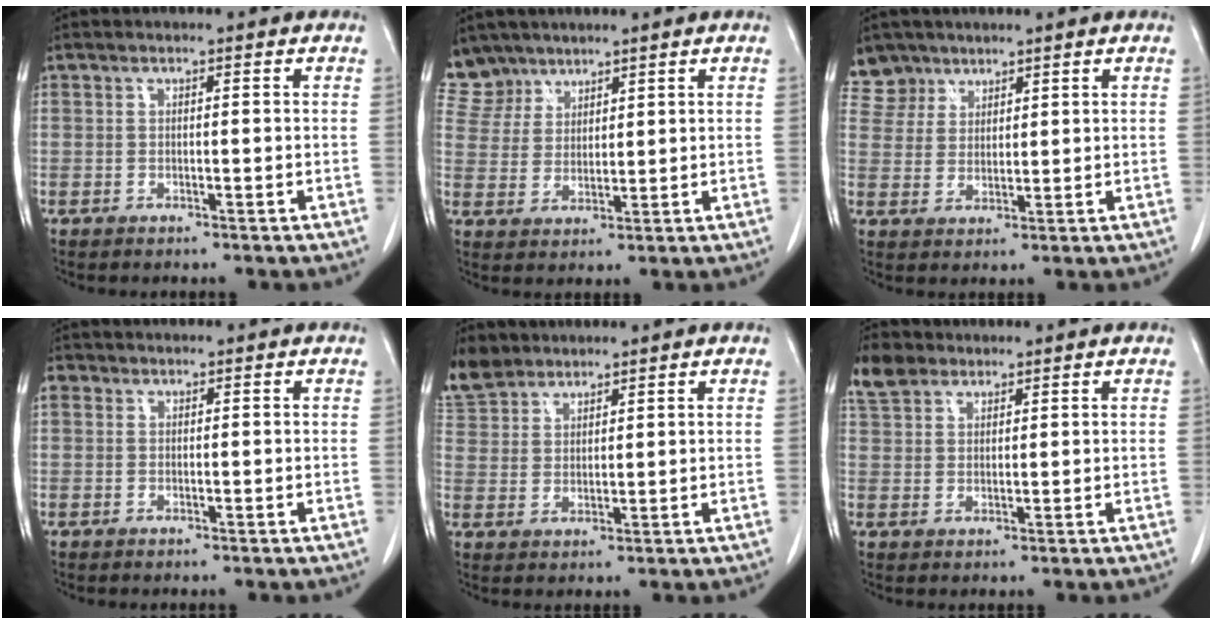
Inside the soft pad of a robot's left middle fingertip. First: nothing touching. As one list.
[{"total": 6.5, "force": [5.5, 3.5, -0.4], "torque": [0.008, 0.004, 0.115]}, {"total": 5.3, "force": [4.2, 3.2, -0.5], "torque": [0.016, 0.003, 0.082]}, {"total": 1.4, "force": [0.5, 1.2, 0.4], "torque": [-0.004, 0.009, 0.006]}, {"total": 6.7, "force": [5.8, 3.1, 1.1], "torque": [-0.029, 0.012, 0.123]}, {"total": 5.0, "force": [3.8, 2.9, 1.6], "torque": [-0.043, 0.018, 0.081]}]